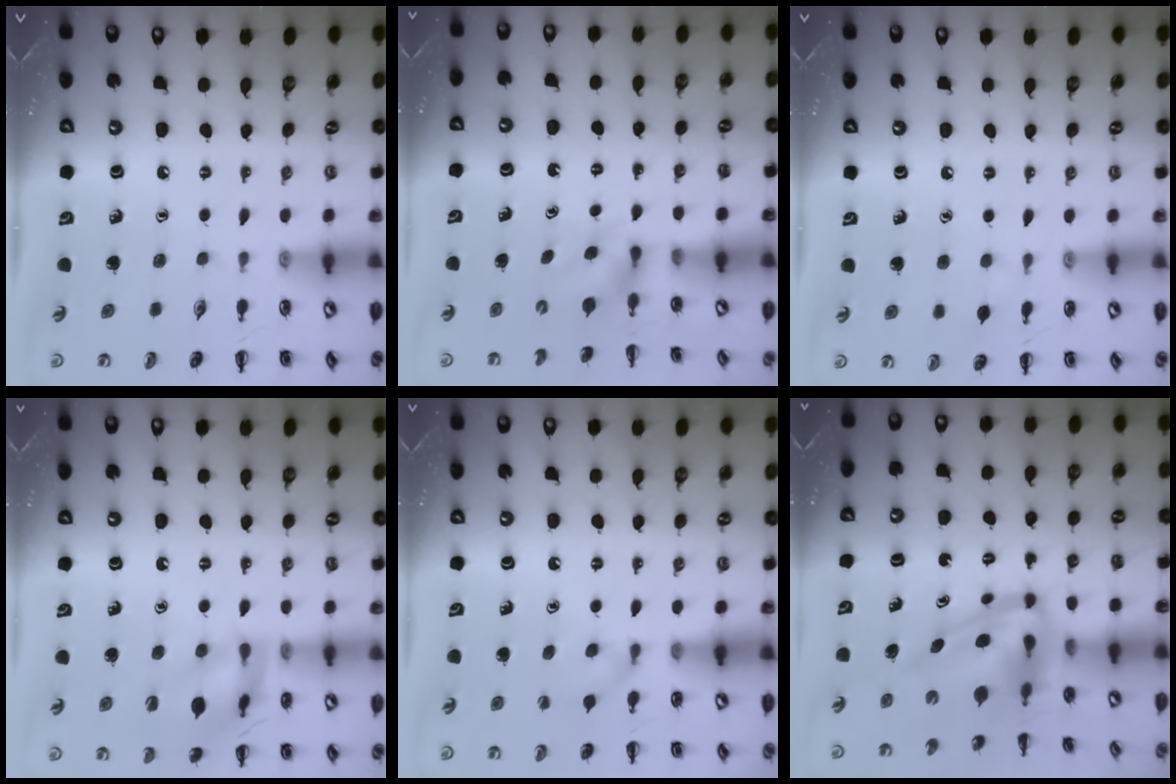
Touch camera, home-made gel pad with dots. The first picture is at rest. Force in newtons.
{"total": 3.8, "press": 3.6, "slide": 1.2}
{"total": 4.0, "press": 3.7, "slide": 1.6}
{"total": 14.9, "press": 14.8, "slide": 1.4}
{"total": 4.4, "press": 4.1, "slide": 1.5}
{"total": 5.6, "press": 5.3, "slide": 1.5}